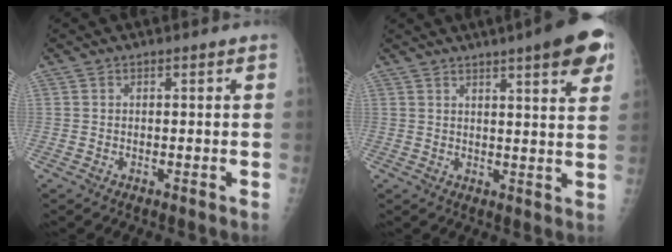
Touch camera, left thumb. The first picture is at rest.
{"total": 11.8, "force": [6.8, 2.0, 9.4], "torque": [-0.106, -0.021, 0.080]}